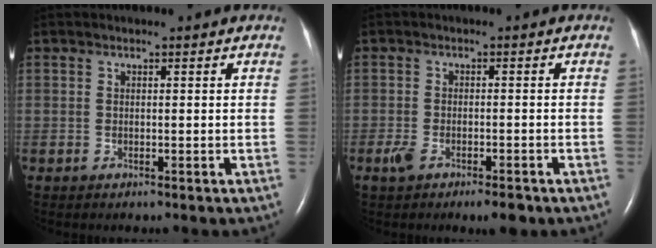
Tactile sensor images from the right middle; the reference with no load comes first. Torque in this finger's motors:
{"motor_torque": [0.06, 0.00, 0.03, 0.02]}